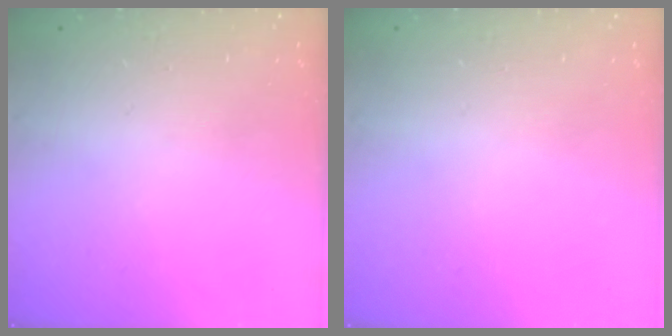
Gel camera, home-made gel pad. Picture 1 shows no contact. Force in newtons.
{"total": 0.0}